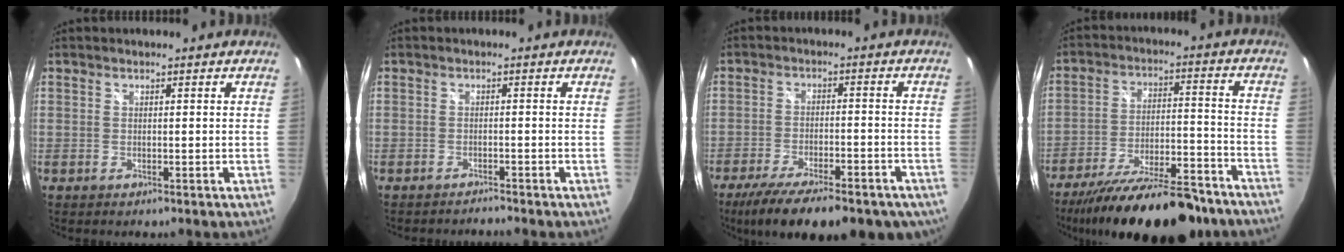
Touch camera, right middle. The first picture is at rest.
{"total": 1.9, "force": [-1.9, -0.1, 0.2], "torque": [-0.012, -0.007, -0.030]}
{"total": 21.1, "force": [-15.6, 7.0, 12.3], "torque": [-0.218, -0.044, -0.215]}
{"total": 23.3, "force": [-19.0, 5.8, 12.1], "torque": [-0.211, -0.032, -0.276]}